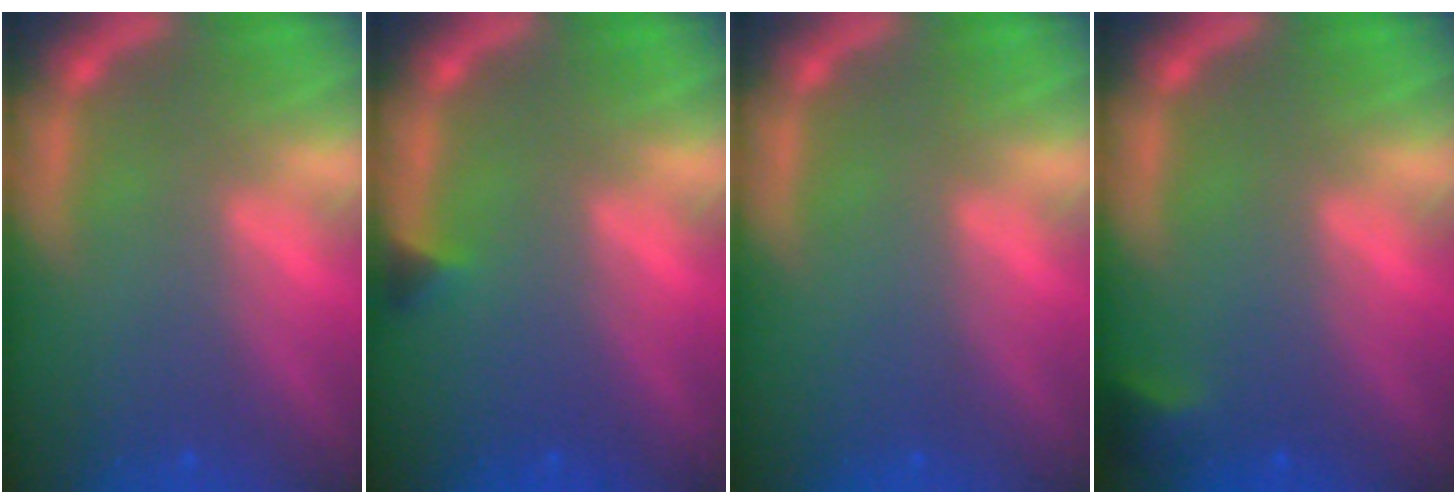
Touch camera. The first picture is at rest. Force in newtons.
{"total": 0.9}
{"total": 0.0}
{"total": 1.4}